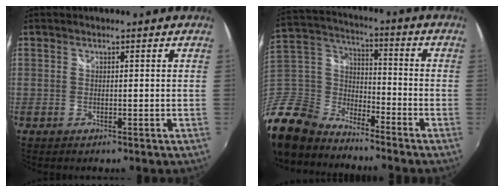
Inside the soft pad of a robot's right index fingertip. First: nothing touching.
{"total": 16.8, "force": [-13.1, 9.0, 5.6], "torque": [-0.172, 0.015, -0.260]}